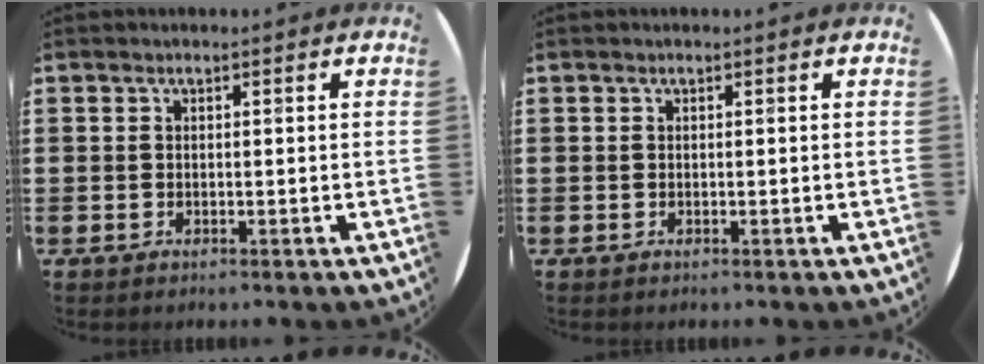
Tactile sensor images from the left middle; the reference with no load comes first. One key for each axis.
{"total": 0.0}